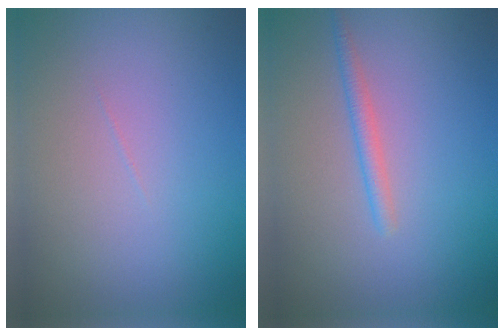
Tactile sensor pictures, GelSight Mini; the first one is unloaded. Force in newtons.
{"total": 1.5, "press": 1.5, "slide": 0.1}